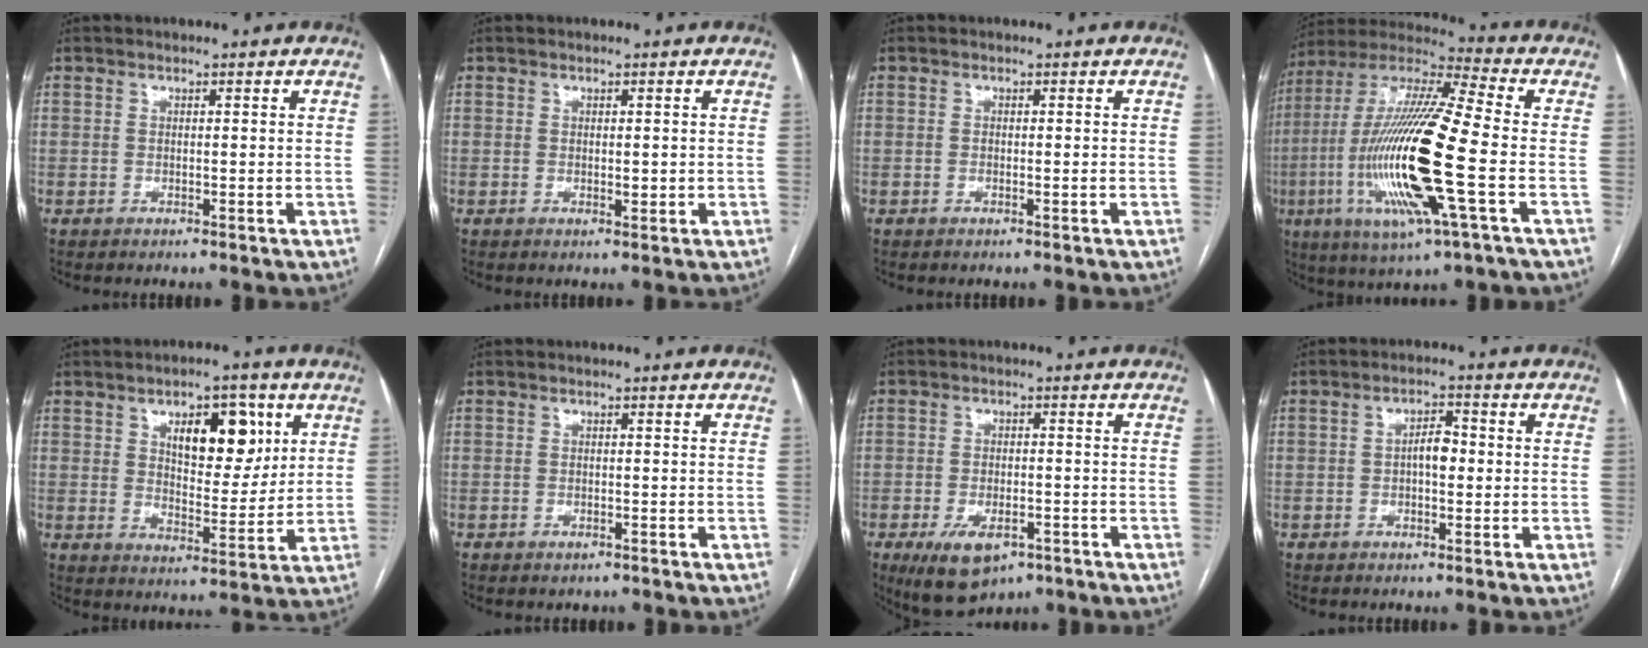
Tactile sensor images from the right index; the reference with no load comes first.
{"total": 1.3, "force": [0.0, 0.5, 1.2], "torque": [-0.017, -0.004, 0.002]}
{"total": 0.7, "force": [-0.2, 0.1, 0.7], "torque": [-0.012, -0.001, -0.001]}
{"total": 22.1, "force": [-4.7, 1.9, 21.5], "torque": [-0.462, -0.021, -0.091]}
{"total": 10.3, "force": [4.4, 4.5, 8.2], "torque": [-0.119, 0.005, 0.072]}
{"total": 0.9, "force": [-0.7, 0.6, 0.3], "torque": [-0.010, 0.000, -0.006]}
{"total": 8.2, "force": [-4.7, 3.9, 5.5], "torque": [-0.099, -0.011, -0.068]}
{"total": 3.4, "force": [-0.2, 1.5, 3.0], "torque": [-0.049, 0.011, -0.005]}